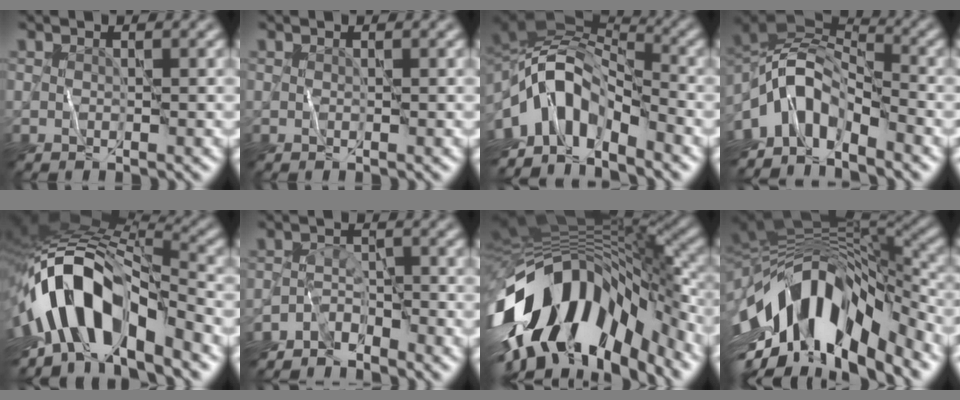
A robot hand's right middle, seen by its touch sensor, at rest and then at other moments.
{"total": 0.0}
{"total": 9.5, "force": [-4.4, 5.0, 6.7], "torque": [-0.103, 0.014, -0.090]}
{"total": 6.8, "force": [-3.9, 3.5, 4.3], "torque": [-0.062, 0.012, -0.085]}
{"total": 13.0, "force": [-5.1, 6.2, 10.2], "torque": [-0.171, 0.011, -0.091]}
{"total": 3.0, "force": [-2.6, 1.2, 0.7], "torque": [-0.005, 0.002, -0.058]}
{"total": 15.8, "force": [-6.3, 7.6, 12.4], "torque": [-0.209, -0.010, -0.105]}
{"total": 13.9, "force": [-5.8, 6.1, 11.1], "torque": [-0.194, 0.016, -0.093]}